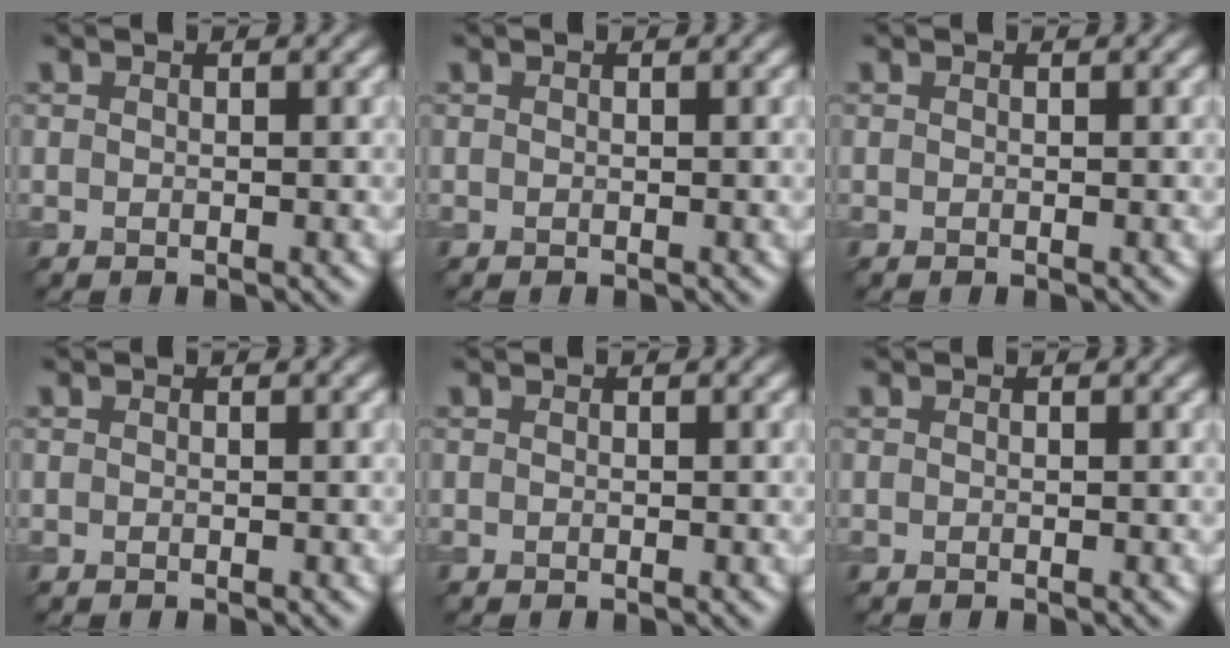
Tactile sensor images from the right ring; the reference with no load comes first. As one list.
[{"total": 0.0}, {"total": 0.0}, {"total": 0.0}, {"total": 0.0}, {"total": 0.0}]